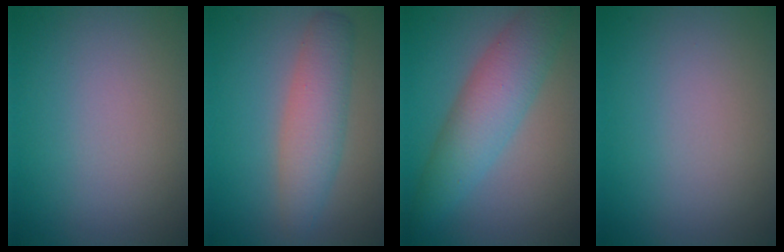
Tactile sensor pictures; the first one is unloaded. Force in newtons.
{"total": 4.1, "press": 4.1, "slide": 0.0}
{"total": 5.6, "press": 5.6, "slide": 0.2}
{"total": 0.0}